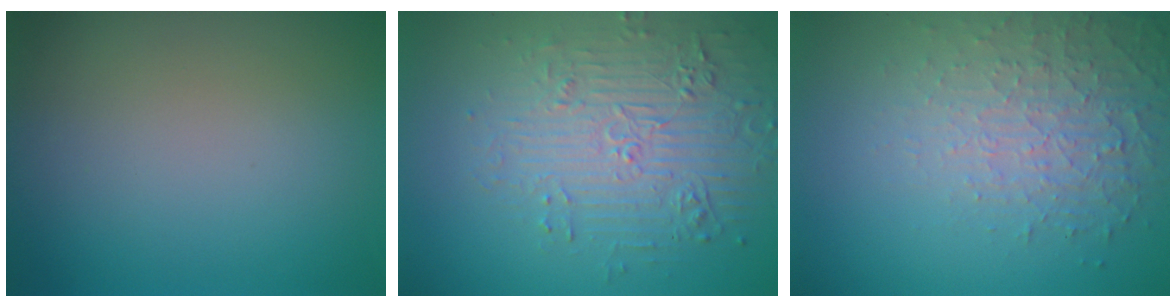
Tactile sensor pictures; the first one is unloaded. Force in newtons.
{"total": 4.8, "press": 4.2, "slide": 2.4}
{"total": 4.9, "press": 3.3, "slide": 3.7}